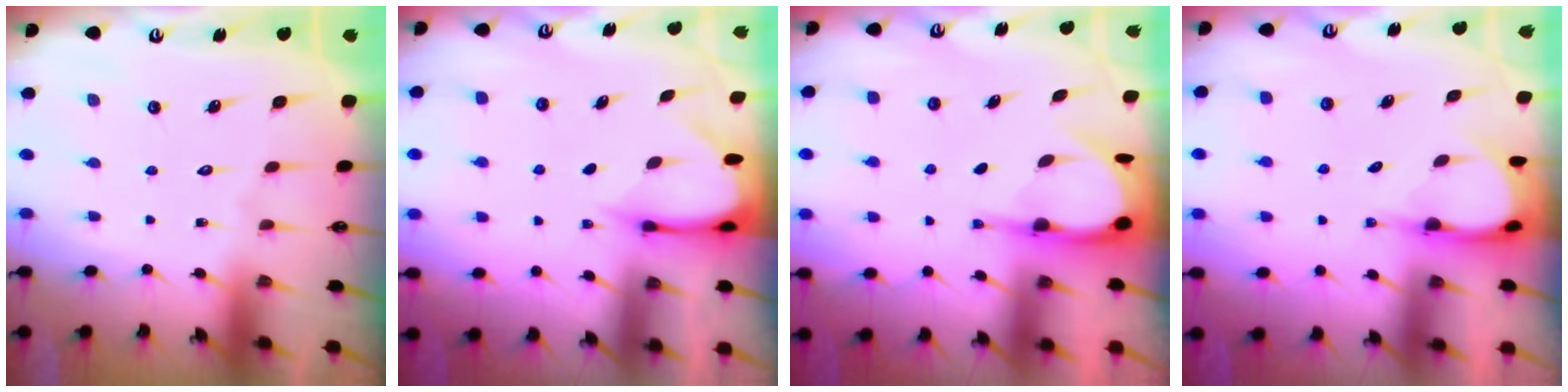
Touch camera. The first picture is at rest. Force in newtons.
{"total": 3.4, "press": 3.4, "slide": 0.3}
{"total": 4.8, "press": 4.8, "slide": 0.3}
{"total": 3.9, "press": 3.9, "slide": 0.2}